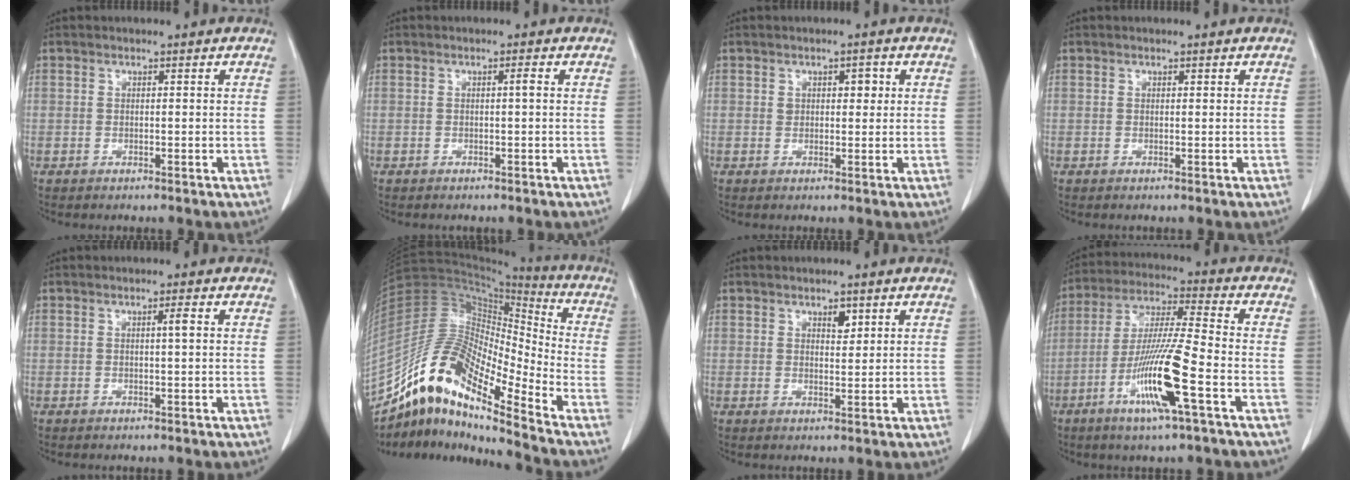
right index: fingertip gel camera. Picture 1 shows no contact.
{"total": 0.7, "force": [0.0, -0.1, 0.7], "torque": [-0.010, 0.001, 0.001]}
{"total": 2.4, "force": [0.8, 1.4, 1.7], "torque": [-0.022, 0.007, 0.013]}
{"total": 0.0}
{"total": 1.3, "force": [0.2, -0.1, 1.3], "torque": [-0.022, 0.002, 0.003]}
{"total": 16.3, "force": [-12.6, 2.7, 10.1], "torque": [-0.192, 0.038, -0.231]}
{"total": 1.9, "force": [1.1, 0.9, 1.3], "torque": [-0.018, -0.005, 0.018]}
{"total": 13.4, "force": [-5.3, -0.2, 12.3], "torque": [-0.244, -0.015, -0.102]}